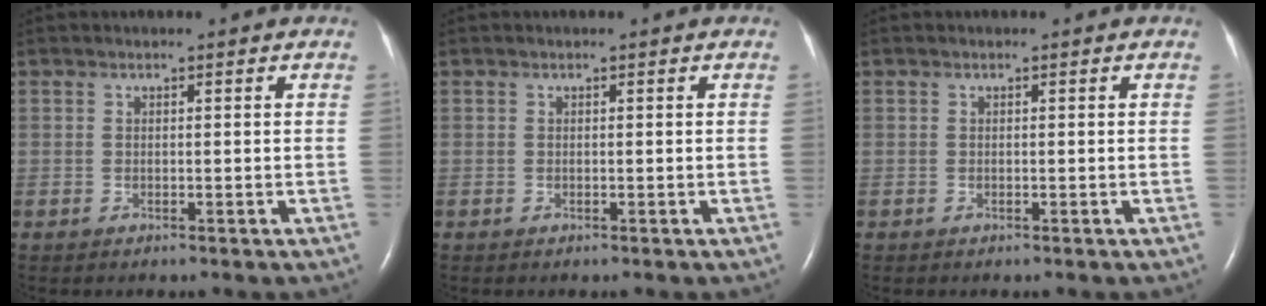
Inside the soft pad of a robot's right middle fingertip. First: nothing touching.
{"total": 0.0}
{"total": 0.0}